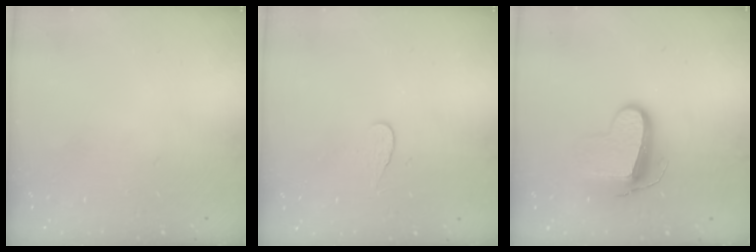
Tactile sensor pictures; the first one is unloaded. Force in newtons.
{"total": 3.9, "press": 3.9, "slide": 0.4}
{"total": 10.5, "press": 10.5, "slide": 0.8}